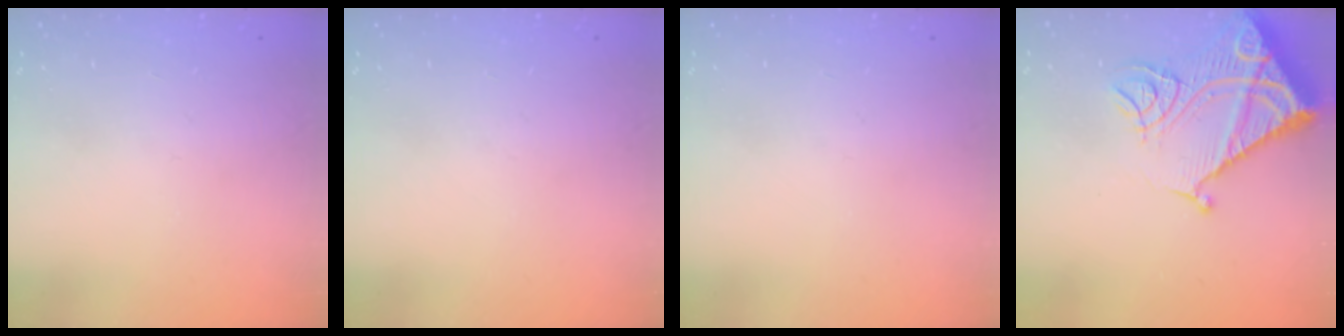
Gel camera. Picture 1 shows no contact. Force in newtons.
{"total": 0.0}
{"total": 0.0}
{"total": 16.1, "press": 16.0, "slide": 1.8}